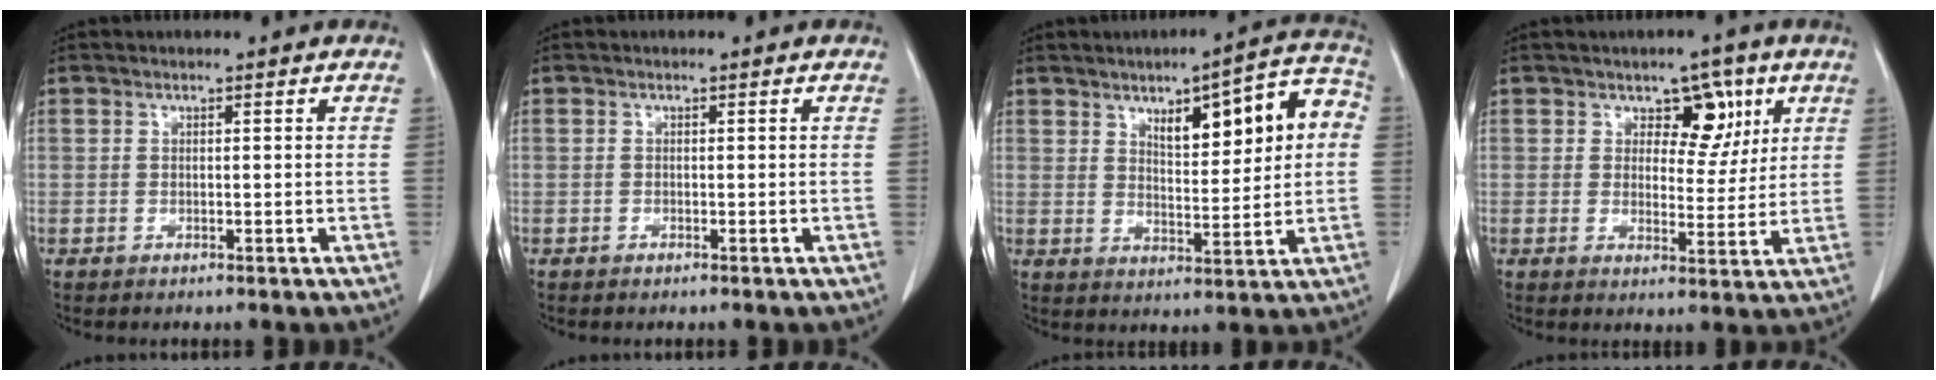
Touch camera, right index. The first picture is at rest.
{"total": 0.0}
{"total": 12.0, "force": [3.5, 3.6, 10.9], "torque": [-0.143, 0.030, 0.051]}
{"total": 6.0, "force": [2.9, 3.7, 3.7], "torque": [-0.038, 0.005, 0.042]}